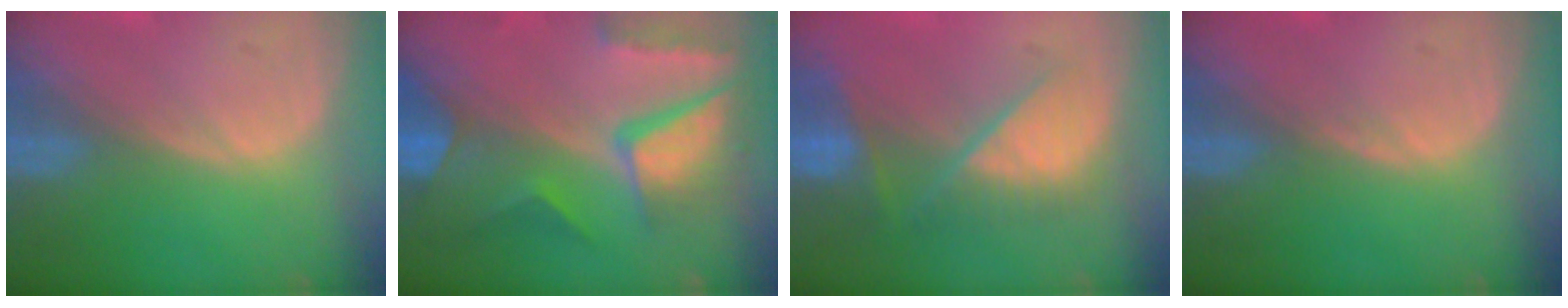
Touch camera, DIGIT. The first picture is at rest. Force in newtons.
{"total": 10.9, "press": 9.0, "slide": 6.1}
{"total": 9.1, "press": 8.0, "slide": 4.3}
{"total": 0.5, "press": 0.5, "slide": 0.2}